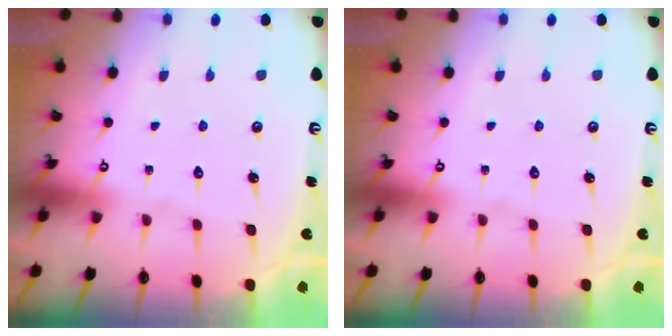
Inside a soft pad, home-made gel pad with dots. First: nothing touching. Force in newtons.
{"total": 0.0}